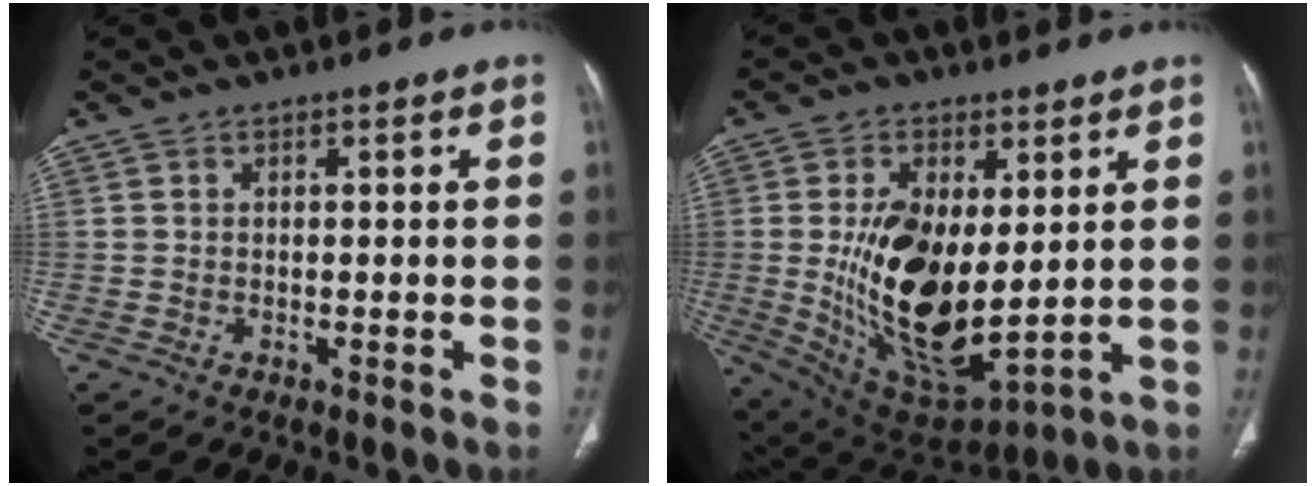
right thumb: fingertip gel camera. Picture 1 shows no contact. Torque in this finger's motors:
{"motor_torque": [1.65, 3.35, 1.70, 0.35, 0.27]}